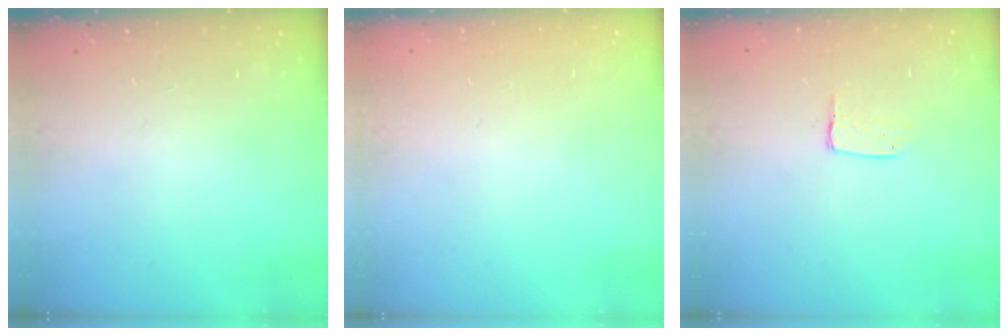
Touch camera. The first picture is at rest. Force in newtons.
{"total": 0.0}
{"total": 5.2, "press": 5.2, "slide": 0.4}